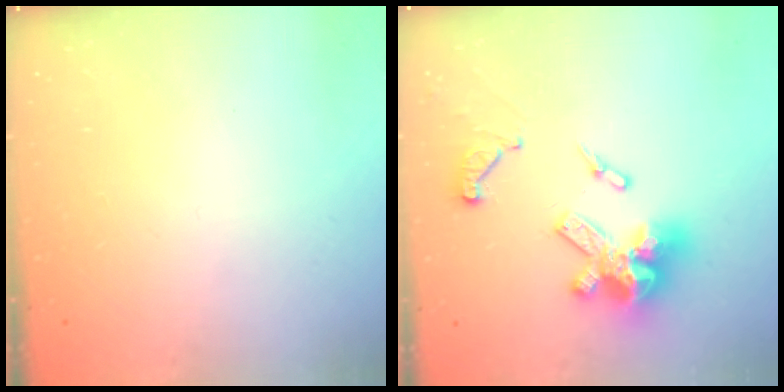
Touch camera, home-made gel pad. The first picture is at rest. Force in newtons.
{"total": 16.7, "press": 16.6, "slide": 1.8}